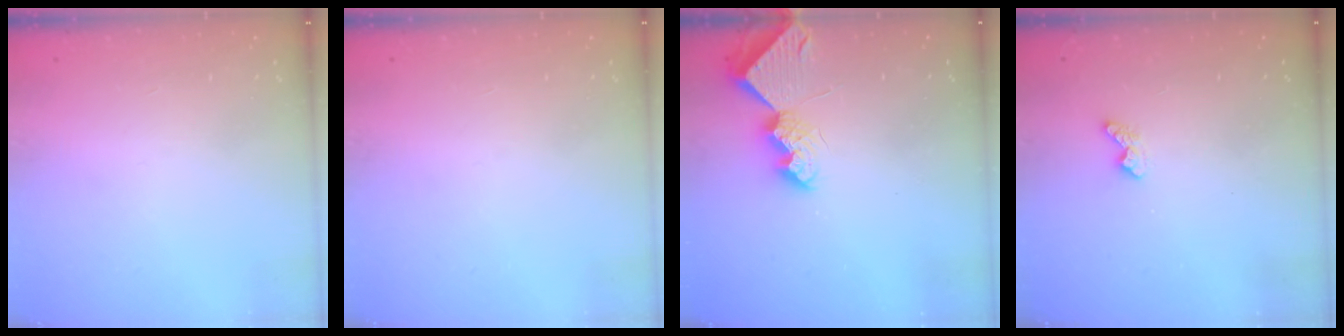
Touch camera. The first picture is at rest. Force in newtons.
{"total": 0.0}
{"total": 8.1, "press": 8.1, "slide": 0.0}
{"total": 3.4, "press": 3.4, "slide": 0.6}